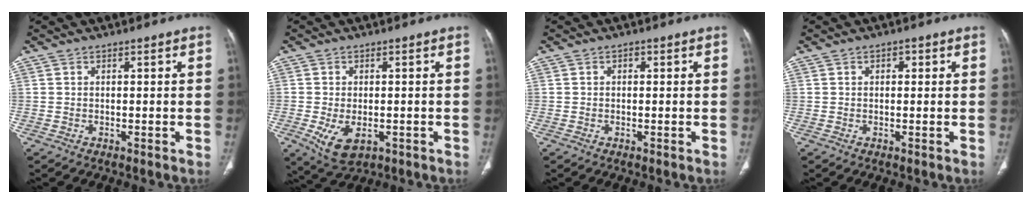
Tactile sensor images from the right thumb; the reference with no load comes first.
{"total": 6.7, "force": [-2.1, 3.8, 5.1], "torque": [-0.093, -0.007, -0.023]}
{"total": 0.0}
{"total": 1.5, "force": [0.6, 1.0, 1.0], "torque": [-0.010, 0.001, 0.008]}